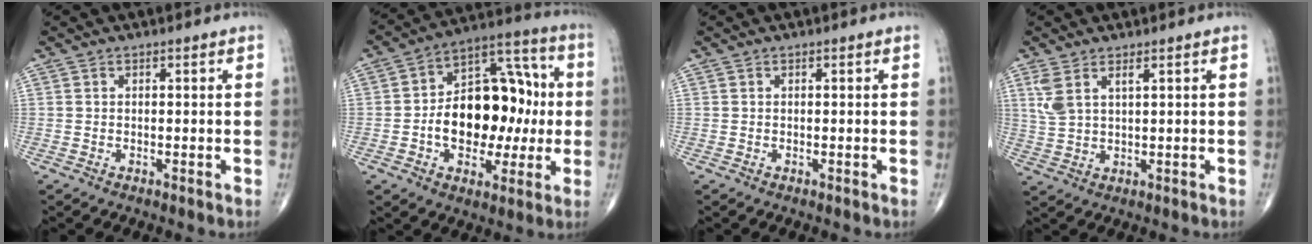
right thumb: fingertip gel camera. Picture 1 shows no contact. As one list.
[{"total": 20.1, "force": [-1.2, 12.7, 15.5], "torque": [-0.195, 0.041, -0.016]}, {"total": 0.0}, {"total": 4.9, "force": [2.4, 1.8, 3.8], "torque": [-0.088, -0.005, 0.060]}]